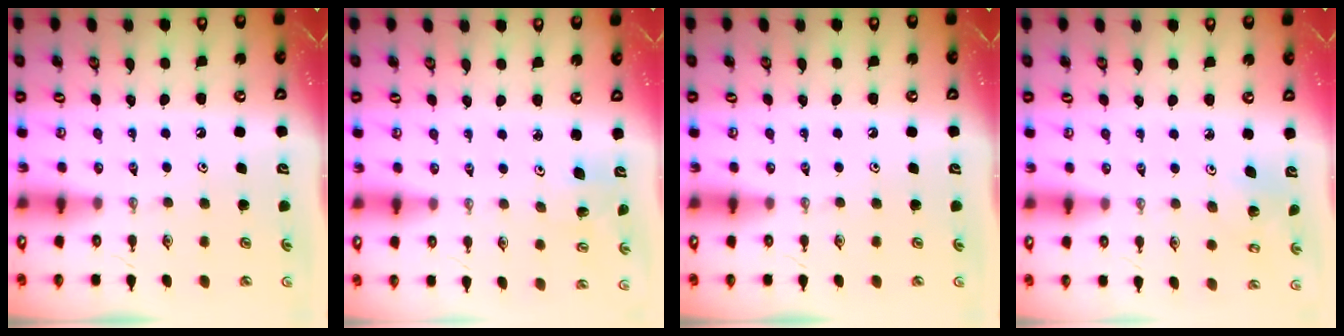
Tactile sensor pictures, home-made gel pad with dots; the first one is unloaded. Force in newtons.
{"total": 2.4, "press": 2.4, "slide": 0.1}
{"total": 0.0}
{"total": 2.2, "press": 2.2, "slide": 0.2}